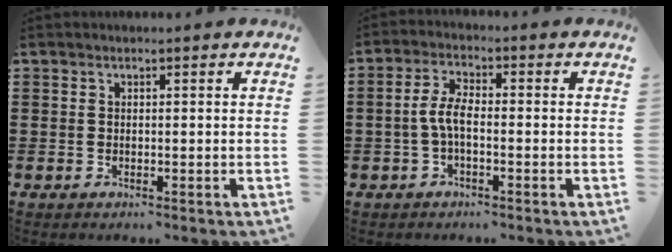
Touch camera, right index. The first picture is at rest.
{"total": 4.1, "force": [-0.8, 1.0, 3.8], "torque": [-0.091, -0.004, -0.023]}